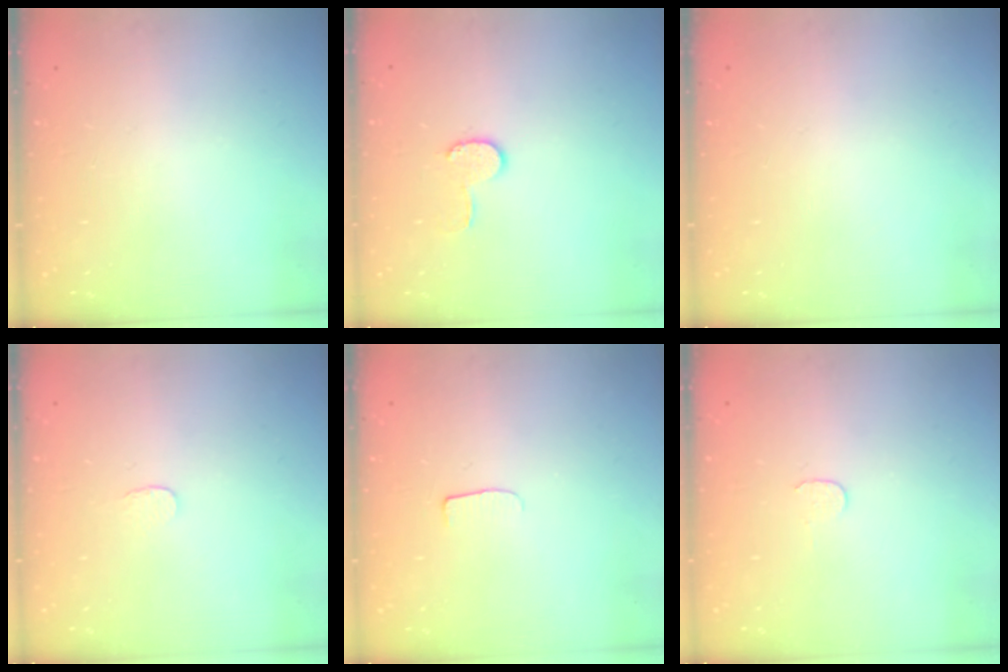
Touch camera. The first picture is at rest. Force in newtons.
{"total": 6.4, "press": 6.4, "slide": 0.6}
{"total": 0.0}
{"total": 3.0, "press": 3.0, "slide": 0.2}
{"total": 5.3, "press": 5.3, "slide": 0.5}
{"total": 3.7, "press": 3.7, "slide": 0.3}